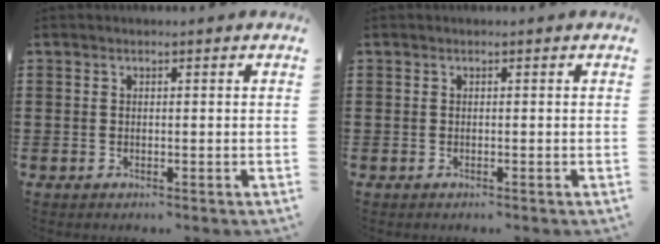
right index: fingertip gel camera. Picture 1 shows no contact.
{"total": 0.0}